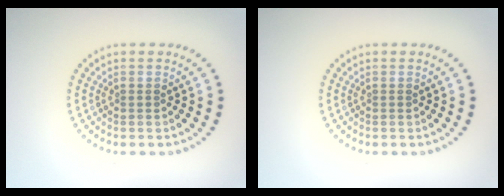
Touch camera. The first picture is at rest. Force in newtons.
{"total": 0.0}